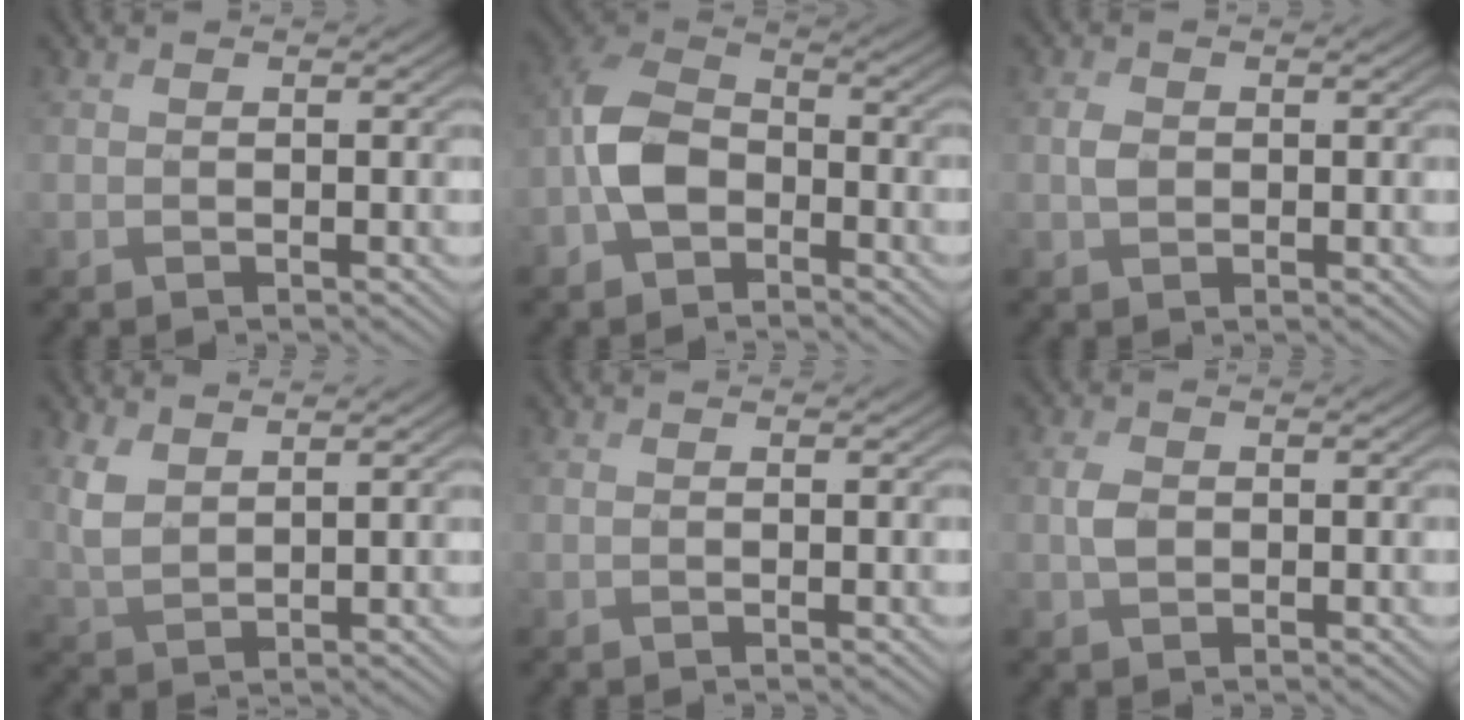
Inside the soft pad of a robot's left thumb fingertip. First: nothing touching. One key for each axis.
{"total": 7.0, "fx": -2.6, "fy": 4.6, "fz": 4.5, "tx": -0.098, "ty": 0.014, "tz": -0.069}
{"total": 1.5, "fx": 0.6, "fy": 1.0, "fz": 0.9, "tx": -0.021, "ty": 0.006, "tz": 0.009}
{"total": 4.4, "fx": 3.5, "fy": 1.3, "fz": 2.3, "tx": -0.066, "ty": 0.006, "tz": 0.076}
{"total": 0.0}
{"total": 1.9, "fx": 0.5, "fy": 1.2, "fz": 1.3, "tx": -0.030, "ty": 0.006, "tz": 0.007}